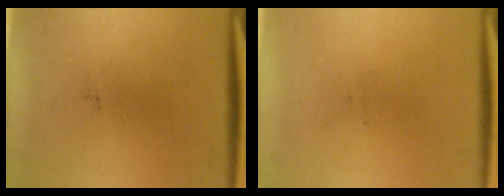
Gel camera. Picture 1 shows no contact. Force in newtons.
{"total": 0.0}